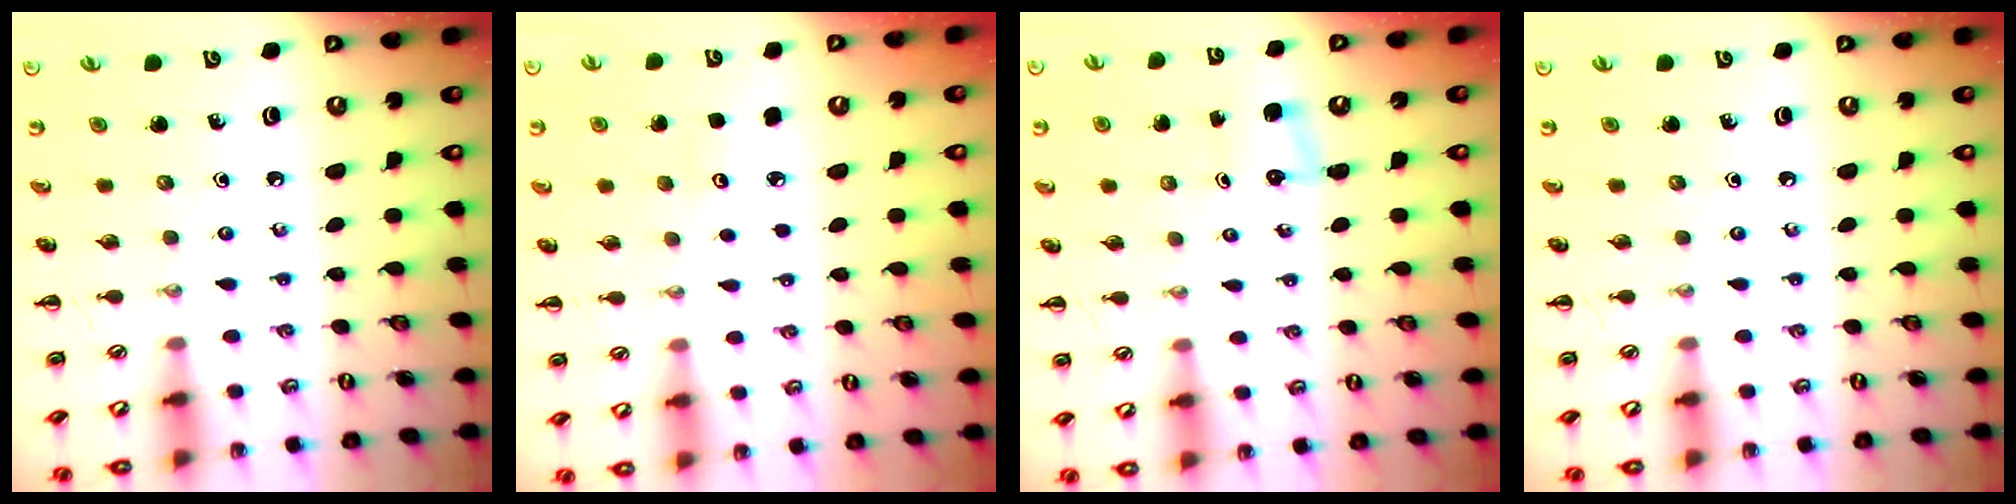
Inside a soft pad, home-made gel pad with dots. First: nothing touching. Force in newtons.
{"total": 2.8, "press": 2.7, "slide": 0.8}
{"total": 2.6, "press": 2.5, "slide": 0.7}
{"total": 0.0}